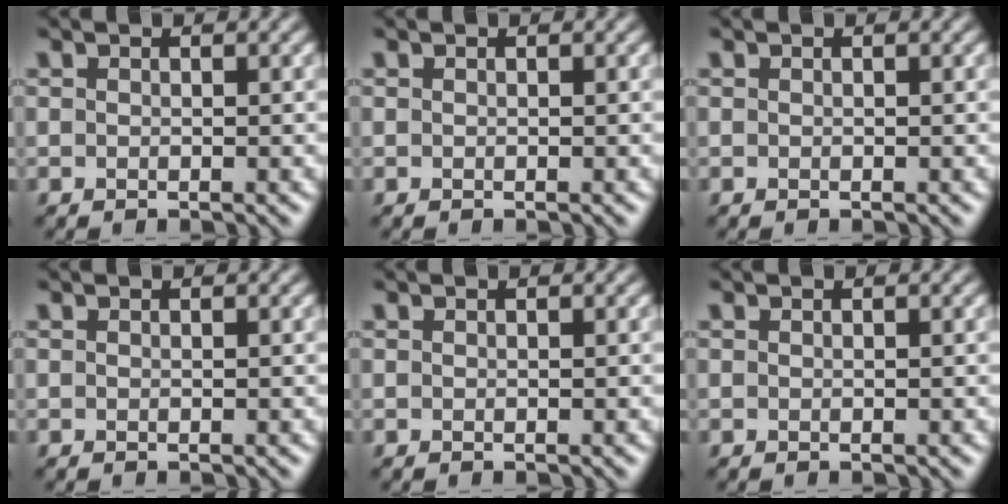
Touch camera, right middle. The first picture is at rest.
{"total": 0.0}
{"total": 0.0}
{"total": 0.0}
{"total": 0.0}
{"total": 0.0}